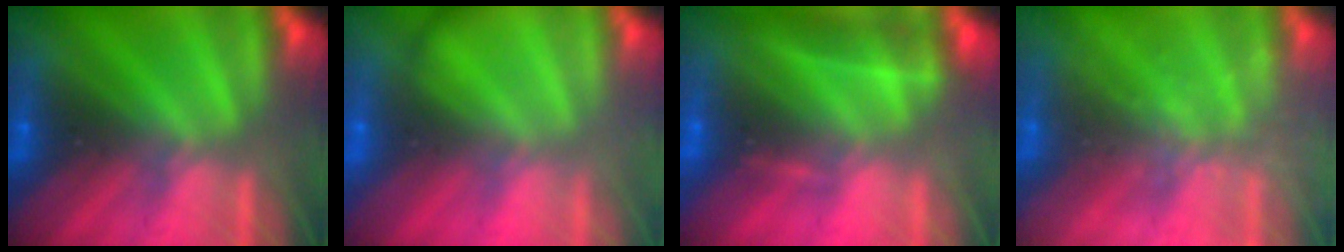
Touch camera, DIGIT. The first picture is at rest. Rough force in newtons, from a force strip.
{"total": 2.1}
{"total": 2.3}
{"total": 1.7}